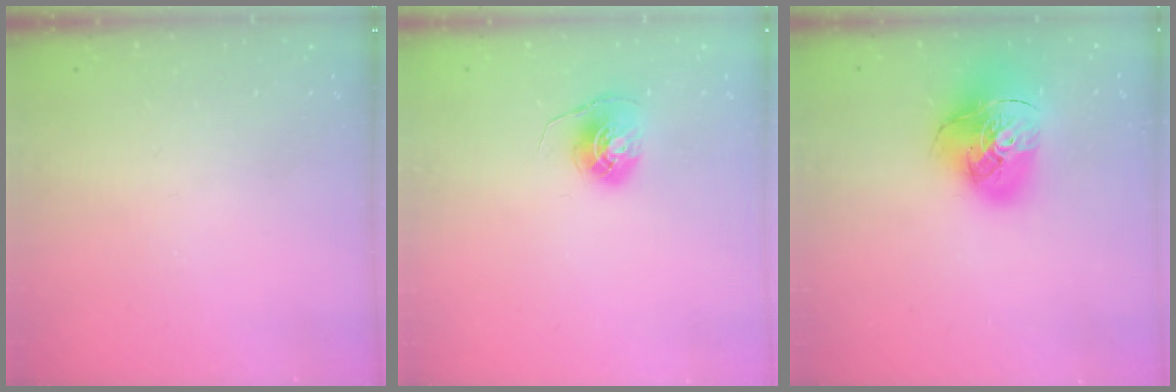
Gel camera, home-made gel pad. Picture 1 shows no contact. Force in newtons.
{"total": 6.9, "press": 6.9, "slide": 0.5}
{"total": 17.1, "press": 17.0, "slide": 2.1}